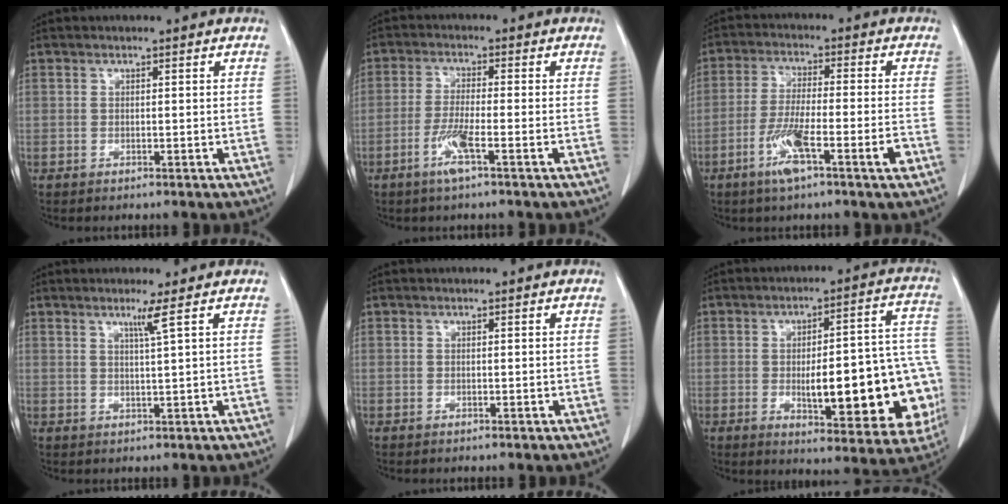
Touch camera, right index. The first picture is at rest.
{"total": 5.0, "force": [-2.5, -0.1, 4.4], "torque": [-0.089, -0.008, -0.051]}
{"total": 9.4, "force": [-4.5, 0.4, 8.2], "torque": [-0.153, -0.005, -0.080]}
{"total": 2.4, "force": [1.3, -1.0, 1.8], "torque": [-0.038, -0.009, 0.029]}
{"total": 0.0}
{"total": 21.9, "force": [-4.3, 5.7, 20.7], "torque": [-0.195, 0.029, -0.036]}